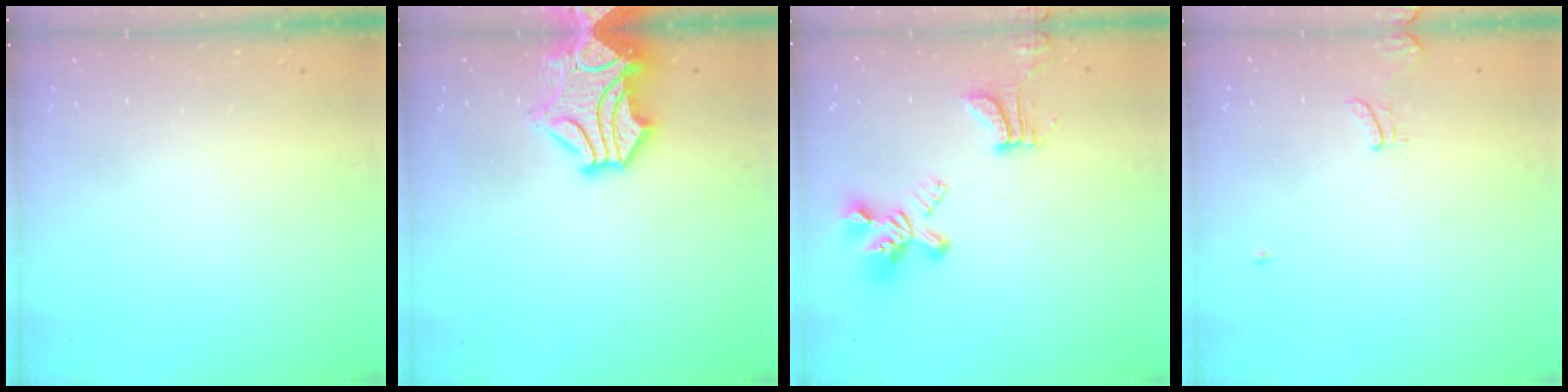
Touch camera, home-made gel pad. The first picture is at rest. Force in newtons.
{"total": 2.0, "press": 1.6, "slide": 1.1}
{"total": 7.3, "press": 7.1, "slide": 1.8}
{"total": 0.0}